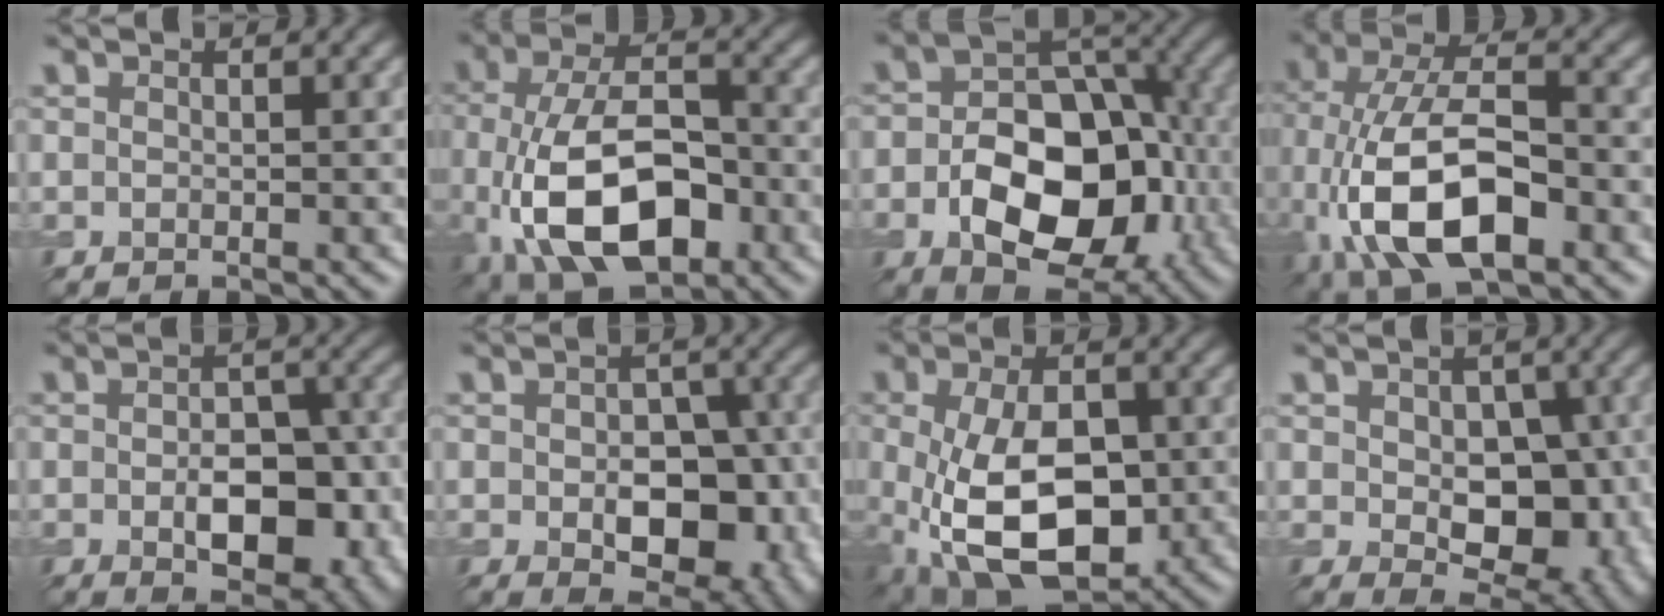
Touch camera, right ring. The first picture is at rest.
{"total": 11.5, "force": [-3.8, 6.4, 8.7], "torque": [-0.176, -0.016, -0.068]}
{"total": 12.1, "force": [-3.6, 7.9, 8.4], "torque": [-0.133, -0.013, -0.055]}
{"total": 11.5, "force": [-3.6, 5.7, 9.4], "torque": [-0.182, -0.002, -0.071]}
{"total": 8.1, "force": [-2.2, 4.6, 6.4], "torque": [-0.095, -0.017, -0.025]}
{"total": 9.5, "force": [-2.2, 5.9, 7.2], "torque": [-0.101, -0.023, -0.019]}
{"total": 10.9, "force": [-2.5, 6.2, 8.6], "torque": [-0.172, -0.026, -0.040]}
{"total": 9.8, "force": [-1.3, 6.3, 7.4], "torque": [-0.097, -0.021, -0.006]}